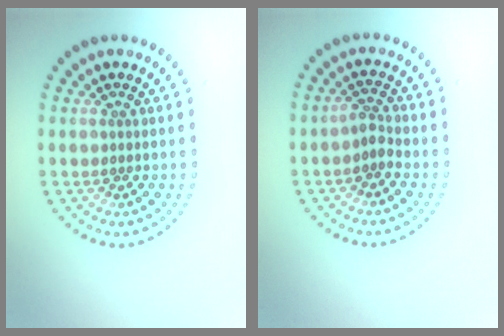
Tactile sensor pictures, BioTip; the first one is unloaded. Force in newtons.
{"total": 1.7, "press": 1.4, "slide": 0.9}